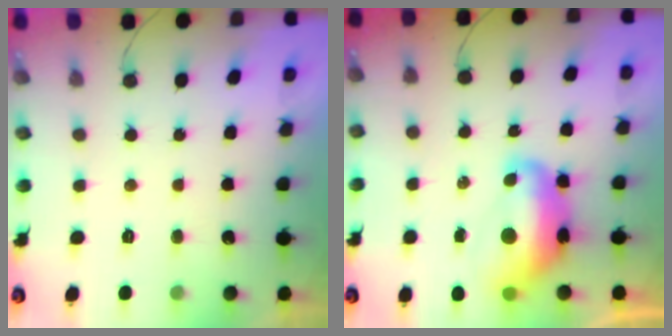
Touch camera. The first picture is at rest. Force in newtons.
{"total": 14.1, "press": 14.0, "slide": 1.6}